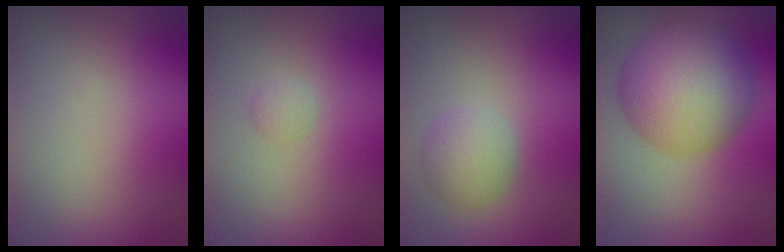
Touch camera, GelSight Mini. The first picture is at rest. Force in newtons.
{"total": 0.7, "press": 0.7, "slide": 0.0}
{"total": 2.7, "press": 2.7, "slide": 0.2}
{"total": 9.5, "press": 9.5, "slide": 0.3}